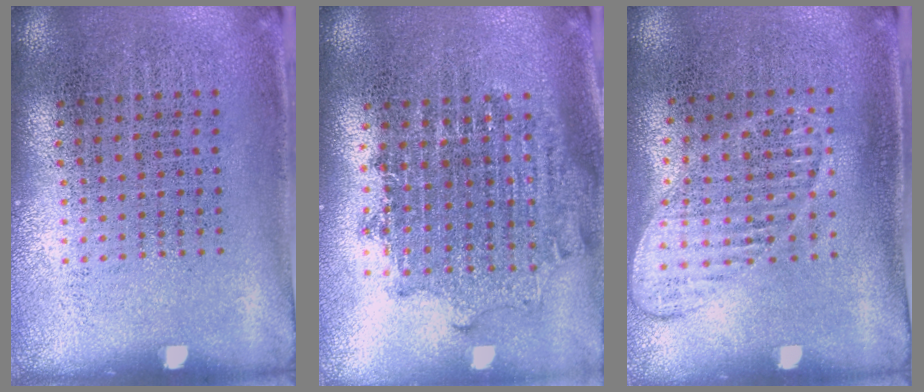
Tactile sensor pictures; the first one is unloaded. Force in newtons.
{"total": 1.7, "press": 1.4, "slide": 1.0}
{"total": 1.1, "press": 1.1, "slide": 0.2}